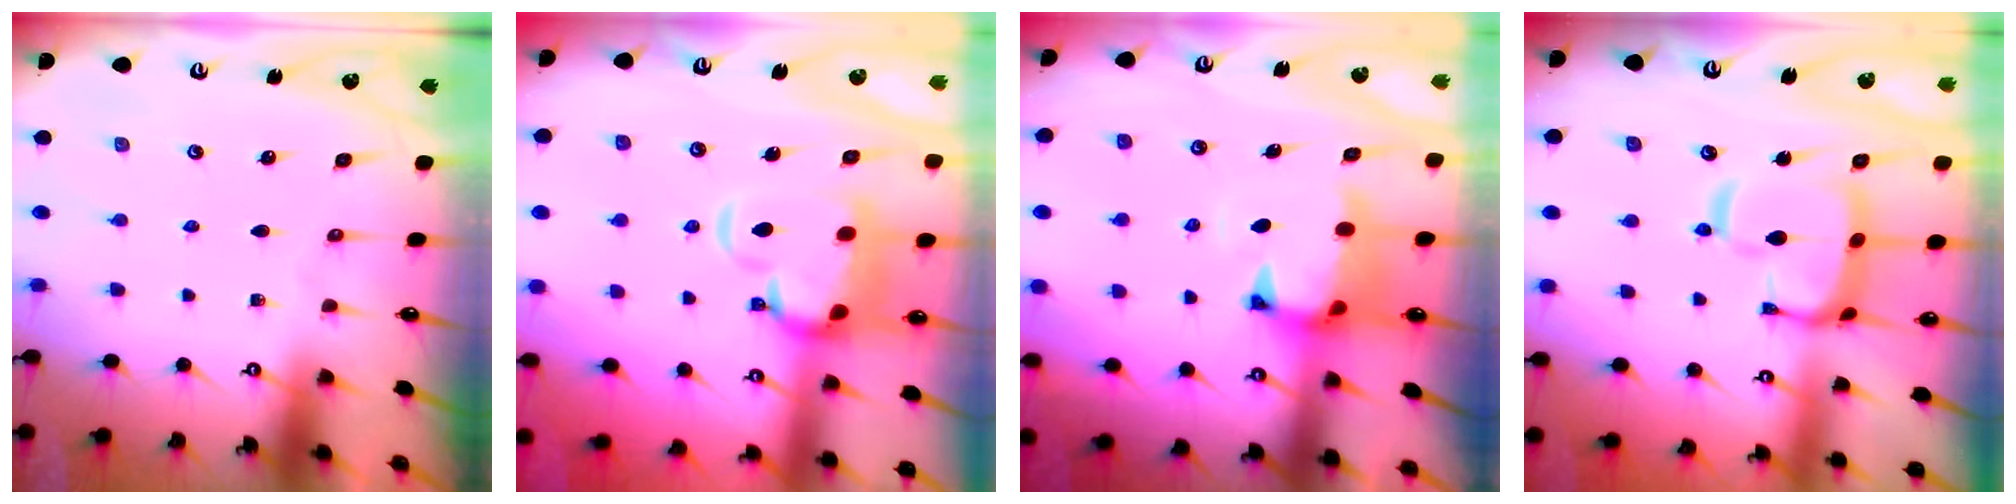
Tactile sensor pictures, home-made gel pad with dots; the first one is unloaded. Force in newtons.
{"total": 7.3, "press": 7.0, "slide": 1.7}
{"total": 1.1, "press": 0.3, "slide": 1.1}
{"total": 11.7, "press": 11.6, "slide": 1.3}